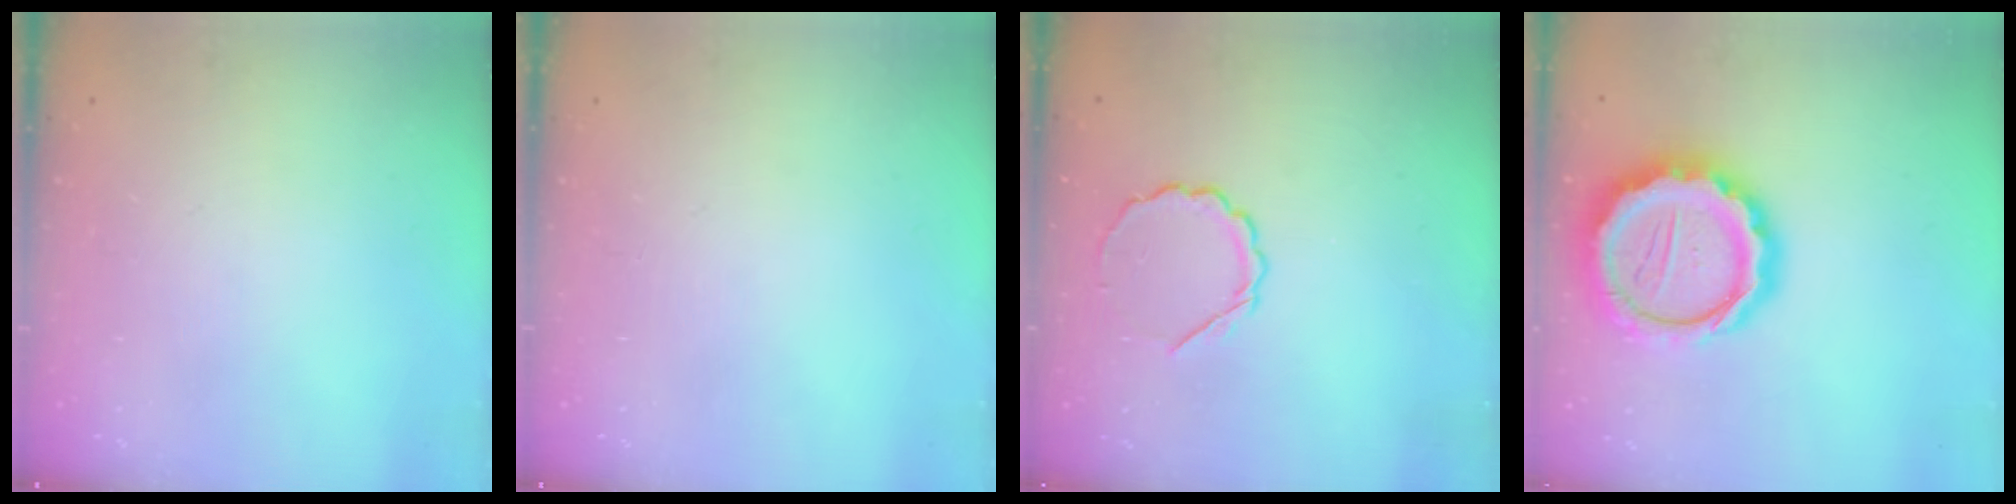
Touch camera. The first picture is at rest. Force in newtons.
{"total": 0.0}
{"total": 5.9, "press": 5.7, "slide": 1.4}
{"total": 20.2, "press": 19.8, "slide": 4.1}